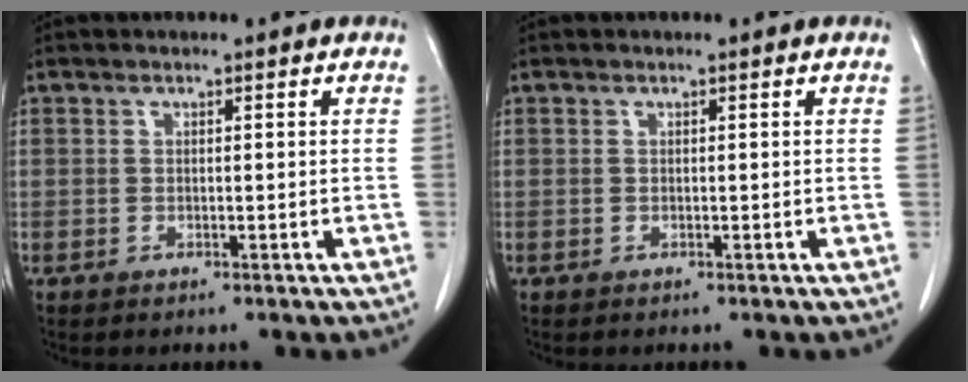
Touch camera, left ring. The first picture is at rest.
{"total": 0.0}